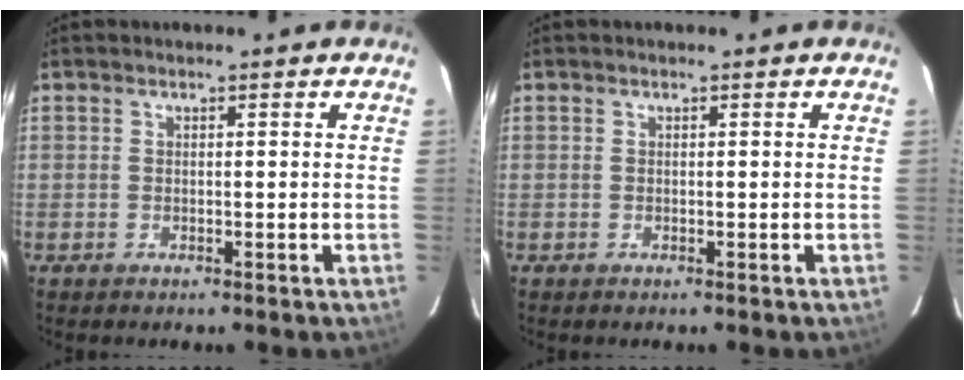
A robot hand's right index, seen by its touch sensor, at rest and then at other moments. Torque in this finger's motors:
{"motor_torque": [0.00, 0.00, 0.00, 0.00]}